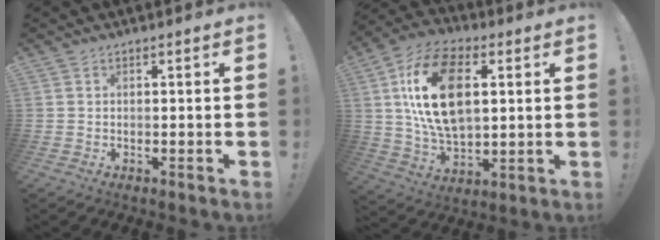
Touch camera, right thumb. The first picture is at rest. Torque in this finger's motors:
{"motor_torque": [1.73, 3.29, 2.01, 0.00, 0.79]}